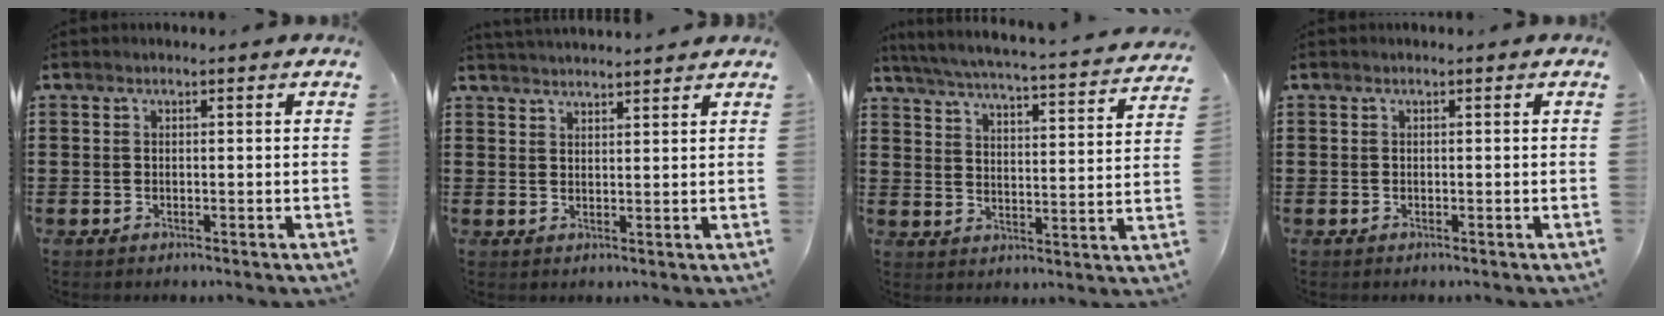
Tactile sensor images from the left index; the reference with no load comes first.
{"total": 2.4, "force": [2.4, -0.2, 0.2], "torque": [-0.010, -0.003, 0.047]}
{"total": 4.5, "force": [4.3, -0.7, 1.4], "torque": [-0.048, -0.038, 0.065]}
{"total": 0.0}